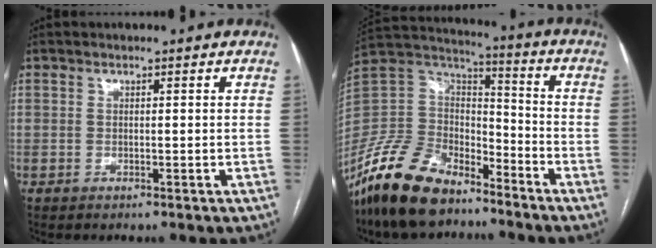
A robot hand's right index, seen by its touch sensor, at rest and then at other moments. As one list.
[{"total": 16.7, "force": [-12.6, 7.2, 8.3], "torque": [-0.179, 0.016, -0.243]}]